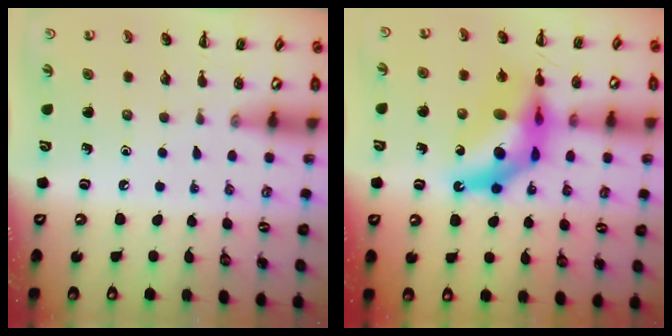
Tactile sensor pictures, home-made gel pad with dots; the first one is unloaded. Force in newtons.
{"total": 14.2, "press": 13.6, "slide": 3.9}